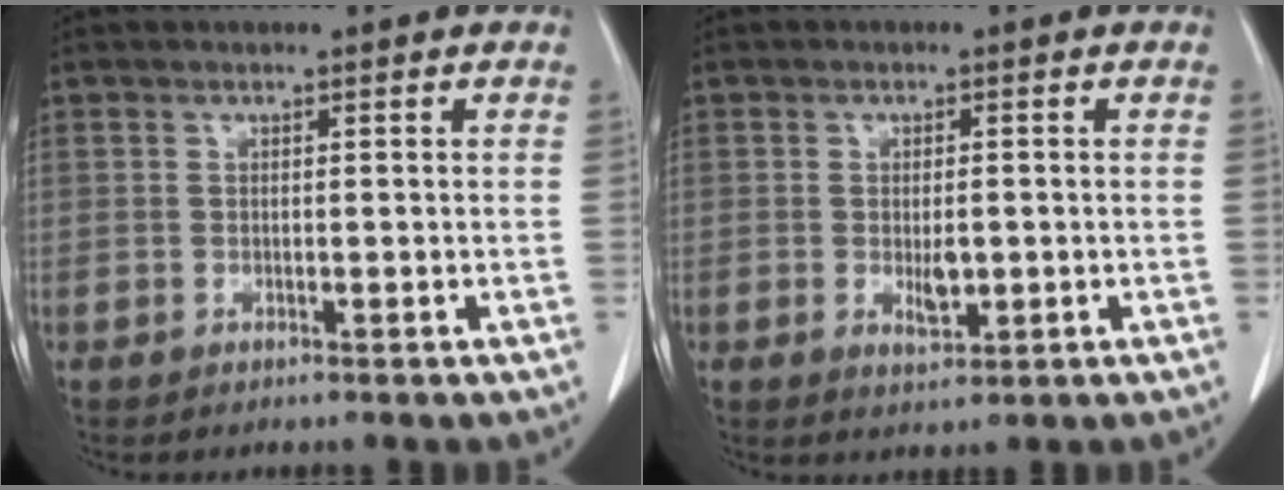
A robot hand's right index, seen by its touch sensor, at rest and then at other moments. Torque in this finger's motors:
{"motor_torque": [0.24, 0.22, 0.16, 0.05]}